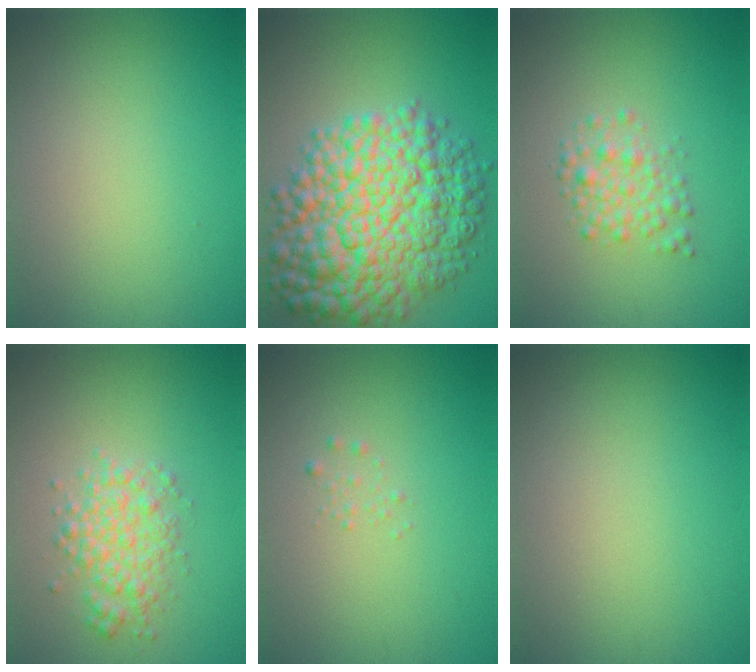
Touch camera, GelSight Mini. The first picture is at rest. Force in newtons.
{"total": 12.6, "press": 12.6, "slide": 0.2}
{"total": 2.5, "press": 2.5, "slide": 0.0}
{"total": 3.2, "press": 3.2, "slide": 0.1}
{"total": 0.6, "press": 0.6, "slide": 0.0}
{"total": 0.0}